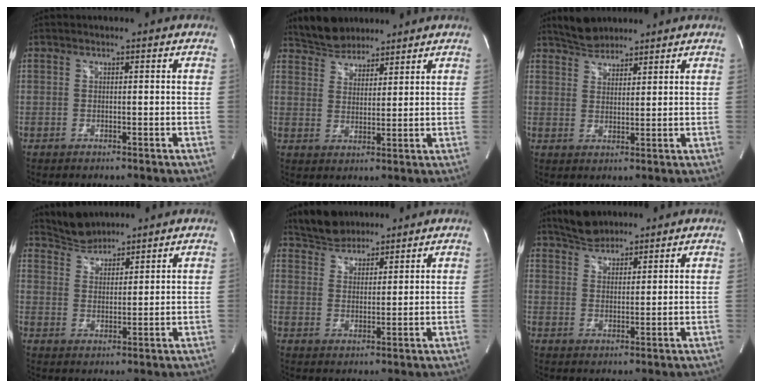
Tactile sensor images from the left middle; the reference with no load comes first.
{"total": 6.1, "force": [5.6, 2.4, 0.8], "torque": [-0.018, 0.014, 0.106]}
{"total": 4.4, "force": [4.1, 1.4, 0.7], "torque": [-0.017, 0.012, 0.078]}
{"total": 5.0, "force": [4.8, 1.2, 0.0], "torque": [-0.005, 0.014, 0.095]}
{"total": 6.1, "force": [5.6, 2.4, 0.8], "torque": [-0.019, 0.014, 0.105]}
{"total": 5.0, "force": [4.6, 1.8, 1.0], "torque": [-0.023, 0.011, 0.086]}